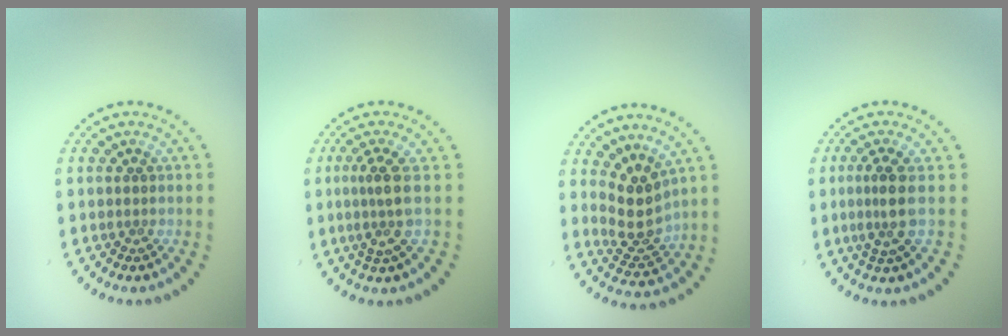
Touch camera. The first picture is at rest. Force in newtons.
{"total": 2.8, "press": 2.0, "slide": 2.0}
{"total": 3.5, "press": 3.1, "slide": 1.7}
{"total": 2.6, "press": 1.9, "slide": 1.7}